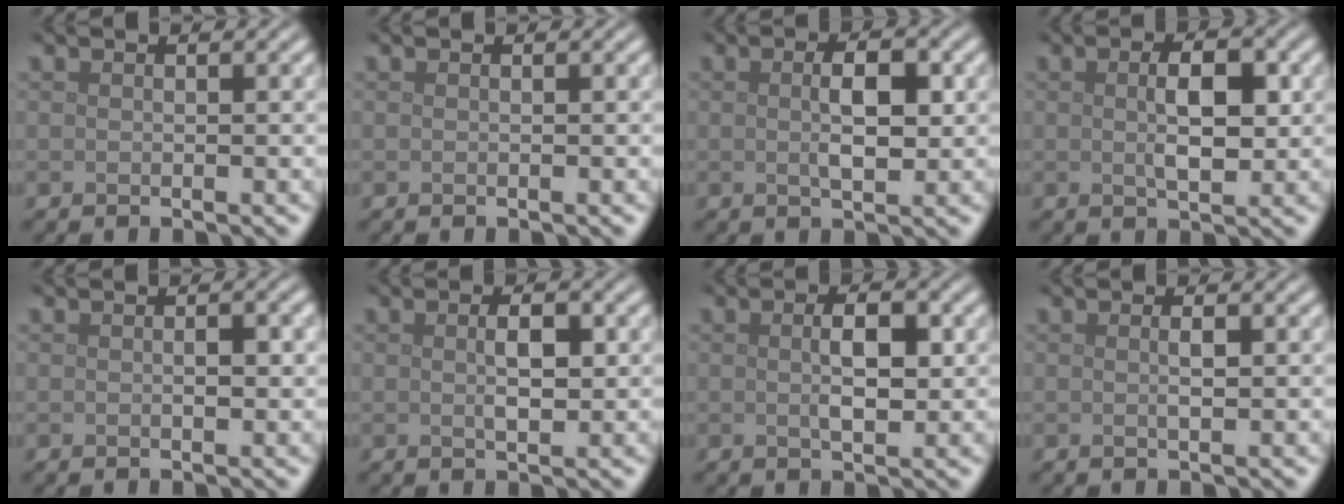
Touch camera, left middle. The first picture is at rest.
{"total": 0.0}
{"total": 3.5, "force": [0.3, 1.4, 3.2], "torque": [-0.059, 0.000, 0.004]}
{"total": 3.8, "force": [0.4, 1.7, 3.4], "torque": [-0.064, -0.001, 0.007]}
{"total": 1.3, "force": [0.0, 0.6, 1.1], "torque": [-0.016, -0.001, 0.000]}
{"total": 2.4, "force": [0.3, 0.9, 2.1], "torque": [-0.040, 0.001, 0.005]}
{"total": 3.1, "force": [0.3, 1.3, 2.8], "torque": [-0.051, 0.000, 0.004]}
{"total": 1.0, "force": [0.1, 0.2, 1.0], "torque": [-0.020, 0.001, 0.001]}